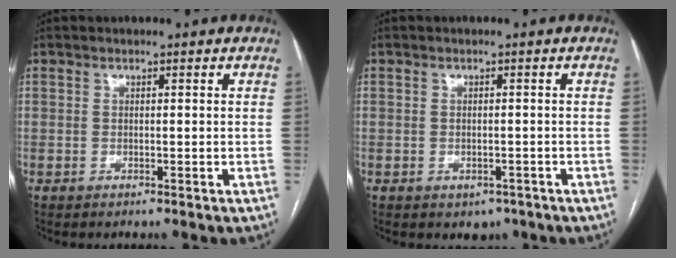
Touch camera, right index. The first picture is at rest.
{"total": 2.4, "force": [-1.4, 1.7, 1.0], "torque": [-0.006, 0.002, -0.009]}